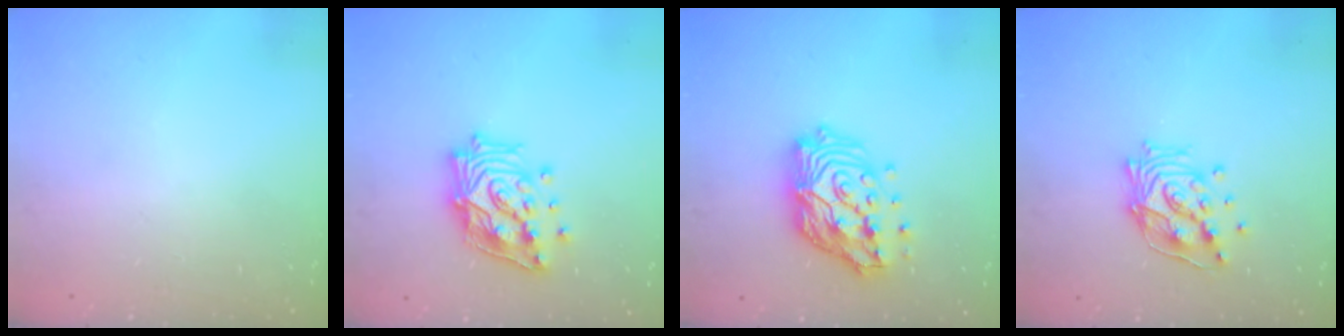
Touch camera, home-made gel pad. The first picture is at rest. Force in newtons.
{"total": 18.9, "press": 18.7, "slide": 2.6}
{"total": 17.9, "press": 17.8, "slide": 1.7}
{"total": 14.4, "press": 14.3, "slide": 1.7}